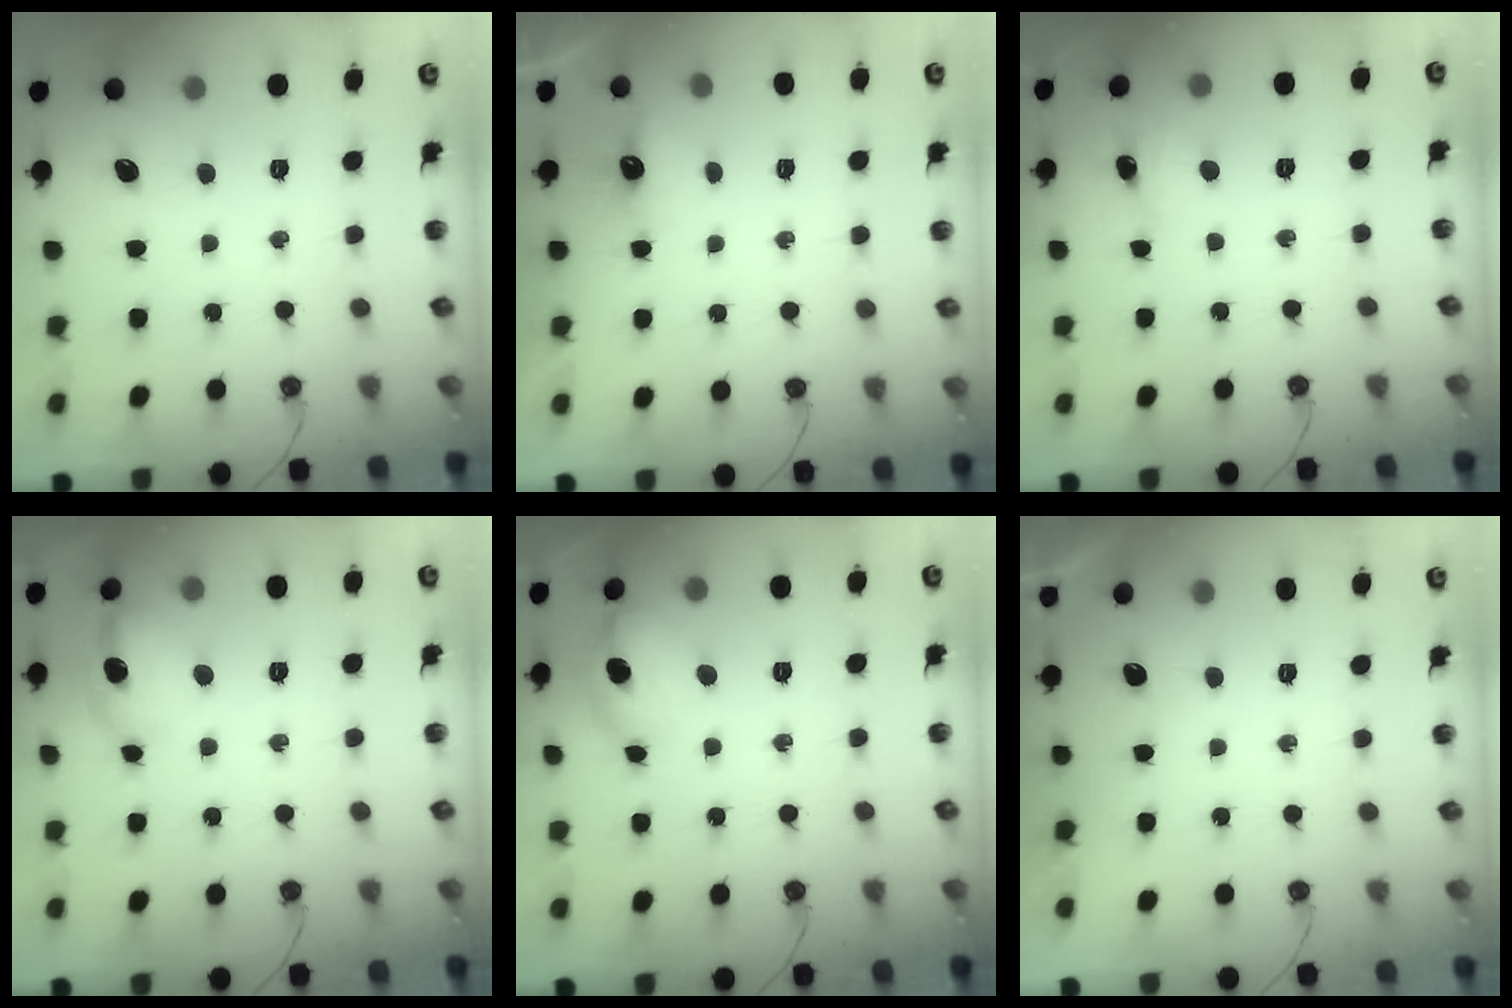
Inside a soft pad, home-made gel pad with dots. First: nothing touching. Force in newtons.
{"total": 3.9, "press": 3.9, "slide": 0.7}
{"total": 2.9, "press": 2.9, "slide": 0.5}
{"total": 12.0, "press": 11.9, "slide": 1.4}
{"total": 17.9, "press": 13.2, "slide": 12.0}
{"total": 0.0}